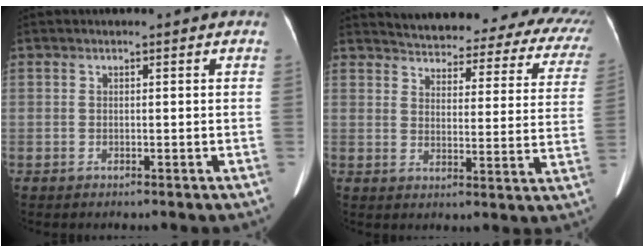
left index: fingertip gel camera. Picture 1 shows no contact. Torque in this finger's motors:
{"motor_torque": [0.83, -1.08, 0.08, -0.01]}